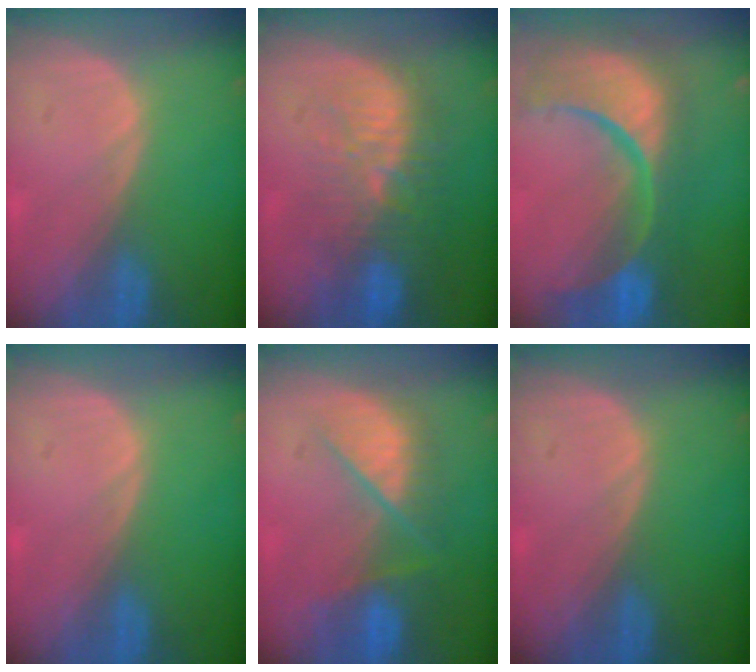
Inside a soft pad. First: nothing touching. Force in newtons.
{"total": 10.9, "press": 9.6, "slide": 5.1}
{"total": 14.9, "press": 11.8, "slide": 9.1}
{"total": 0.0}
{"total": 9.0, "press": 7.7, "slide": 4.6}
{"total": 0.0}